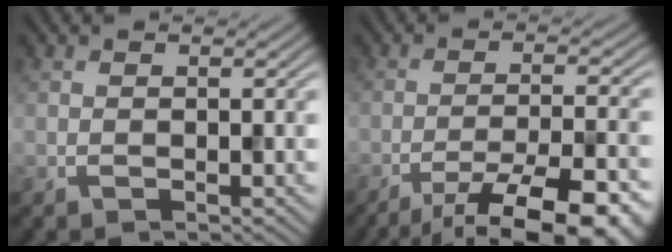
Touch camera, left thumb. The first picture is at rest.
{"total": 13.5, "force": [-10.0, 3.1, 8.6], "torque": [-0.135, -0.013, -0.131]}